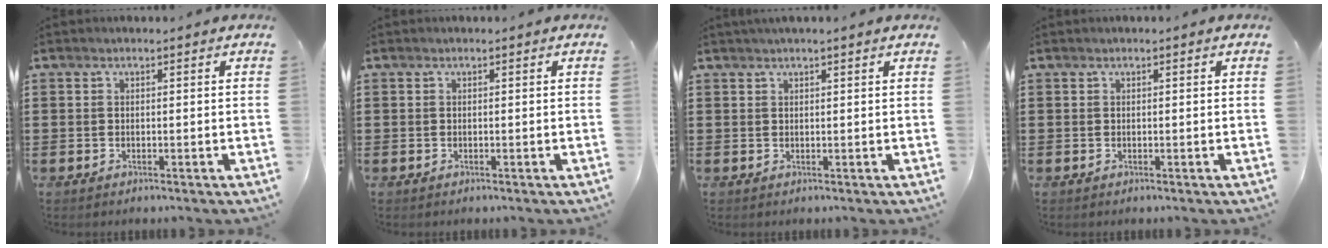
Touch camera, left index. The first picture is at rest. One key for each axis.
{"total": 0.0}
{"total": 1.1, "fx": 0.9, "fy": -0.1, "fz": 0.6, "tx": -0.011, "ty": 0.000, "tz": 0.016}
{"total": 0.0}